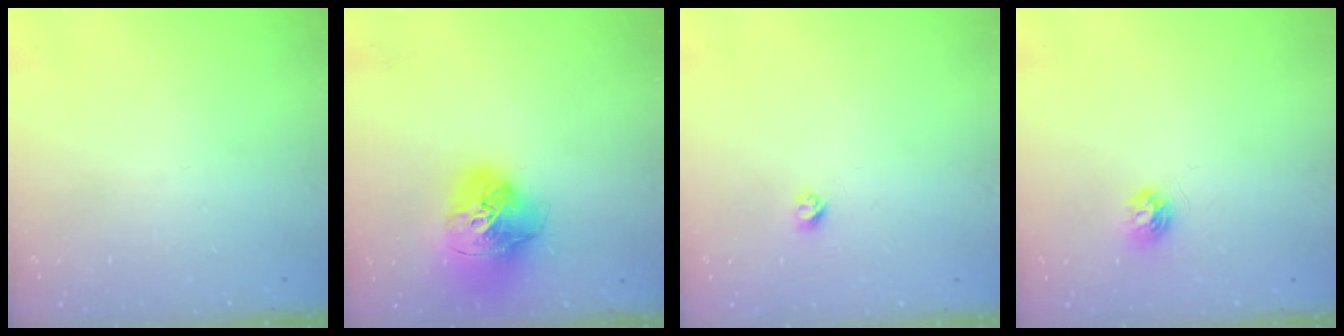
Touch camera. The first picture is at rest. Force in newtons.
{"total": 18.2, "press": 18.0, "slide": 2.2}
{"total": 2.7, "press": 2.6, "slide": 0.3}
{"total": 4.8, "press": 4.8, "slide": 0.6}